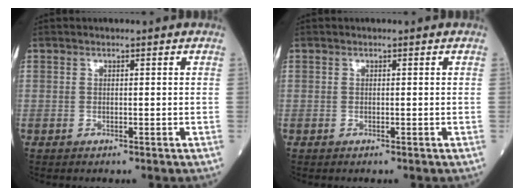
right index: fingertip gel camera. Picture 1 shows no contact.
{"total": 0.0}